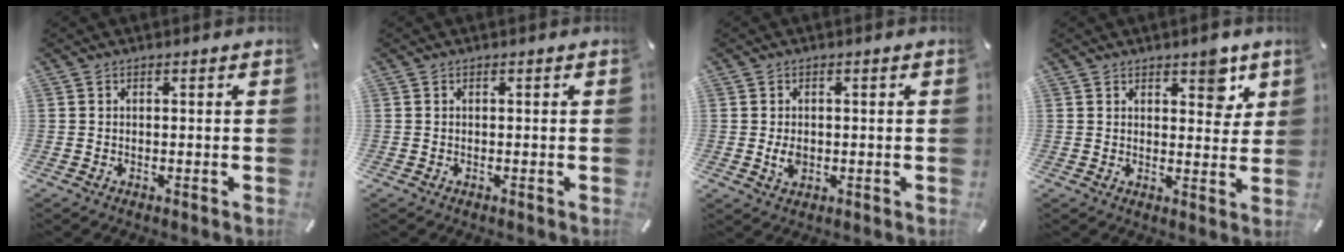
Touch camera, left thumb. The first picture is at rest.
{"total": 0.0}
{"total": 3.0, "force": [-0.3, 2.1, 2.1], "torque": [-0.046, -0.005, -0.010]}
{"total": 6.2, "force": [4.0, 3.4, 3.3], "torque": [-0.012, -0.026, 0.059]}